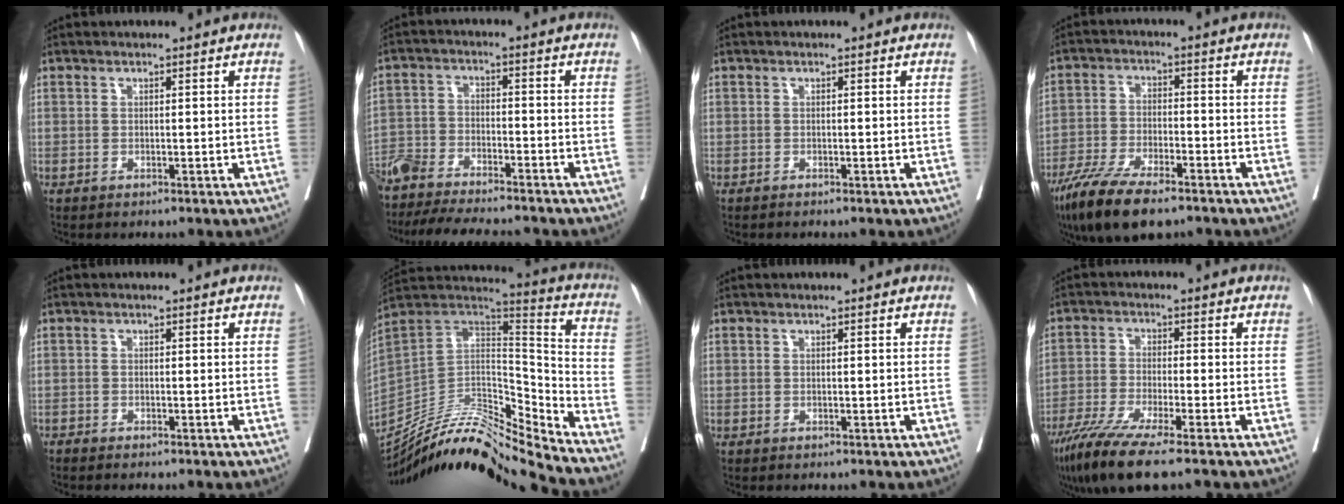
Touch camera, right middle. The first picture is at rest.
{"total": 17.0, "force": [-15.4, 2.7, 6.8], "torque": [-0.136, -0.011, -0.243]}
{"total": 0.9, "force": [-0.7, -0.1, 0.4], "torque": [-0.005, -0.001, -0.010]}
{"total": 12.2, "force": [-8.9, 3.2, 7.8], "torque": [-0.137, -0.025, -0.156]}
{"total": 1.1, "force": [-1.1, 0.0, 0.4], "torque": [-0.007, -0.001, -0.019]}
{"total": 21.6, "force": [-20.2, -0.4, 7.8], "torque": [-0.153, 0.012, -0.347]}
{"total": 0.0}
{"total": 9.8, "force": [-7.0, 0.1, 6.8], "torque": [-0.116, -0.027, -0.122]}